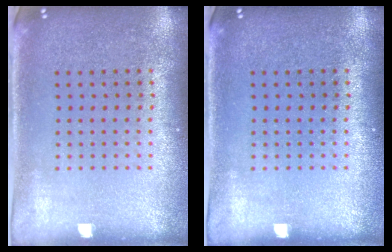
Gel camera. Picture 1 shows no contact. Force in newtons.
{"total": 0.0}